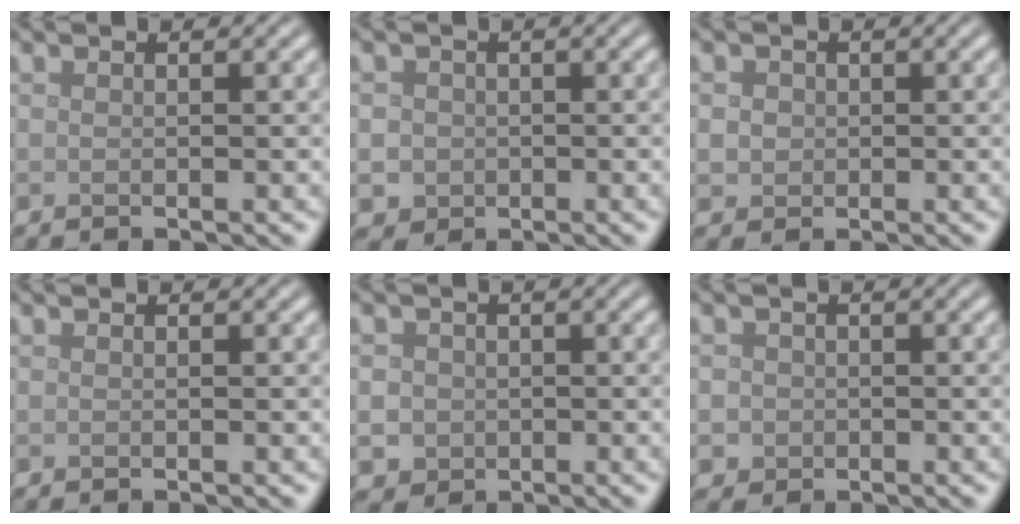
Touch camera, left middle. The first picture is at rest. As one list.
[{"total": 2.5, "force": [-0.3, 2.4, 0.5], "torque": [0.006, 0.004, -0.011]}, {"total": 1.7, "force": [0.3, 1.6, 0.6], "torque": [-0.007, 0.003, 0.009]}, {"total": 0.0}, {"total": 2.8, "force": [-0.4, 2.7, 0.7], "torque": [0.004, 0.004, -0.014]}, {"total": 1.6, "force": [-0.2, 1.5, 0.3], "torque": [0.009, -0.002, -0.003]}]